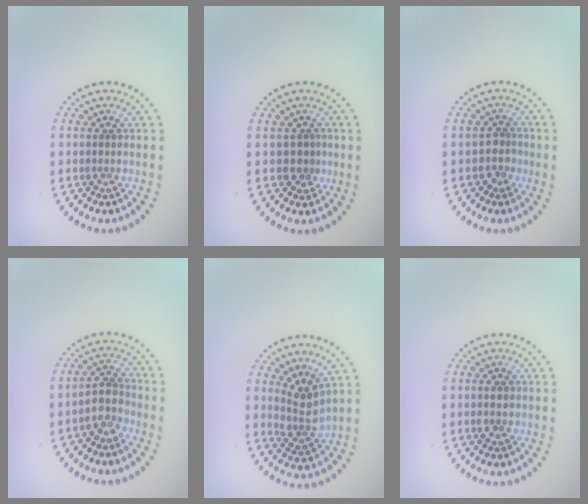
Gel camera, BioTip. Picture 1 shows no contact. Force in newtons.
{"total": 1.3, "press": 0.9, "slide": 0.9}
{"total": 1.5, "press": 1.2, "slide": 0.9}
{"total": 2.7, "press": 2.3, "slide": 1.3}
{"total": 2.8, "press": 2.1, "slide": 1.8}
{"total": 1.4, "press": 1.4, "slide": 0.2}